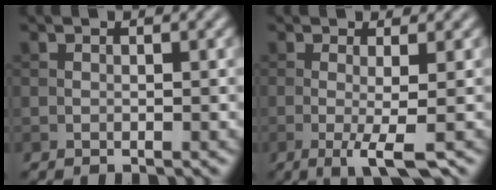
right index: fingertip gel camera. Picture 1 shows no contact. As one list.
[{"total": 3.6, "force": [-0.9, 0.5, 3.4], "torque": [-0.061, -0.007, -0.016]}]